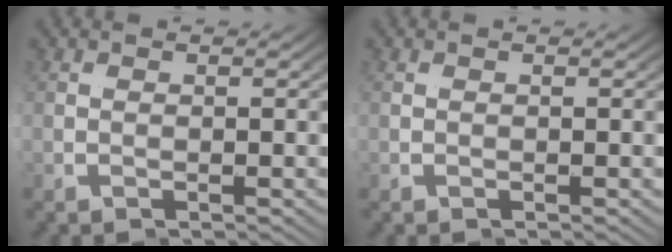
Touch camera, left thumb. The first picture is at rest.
{"total": 0.0}